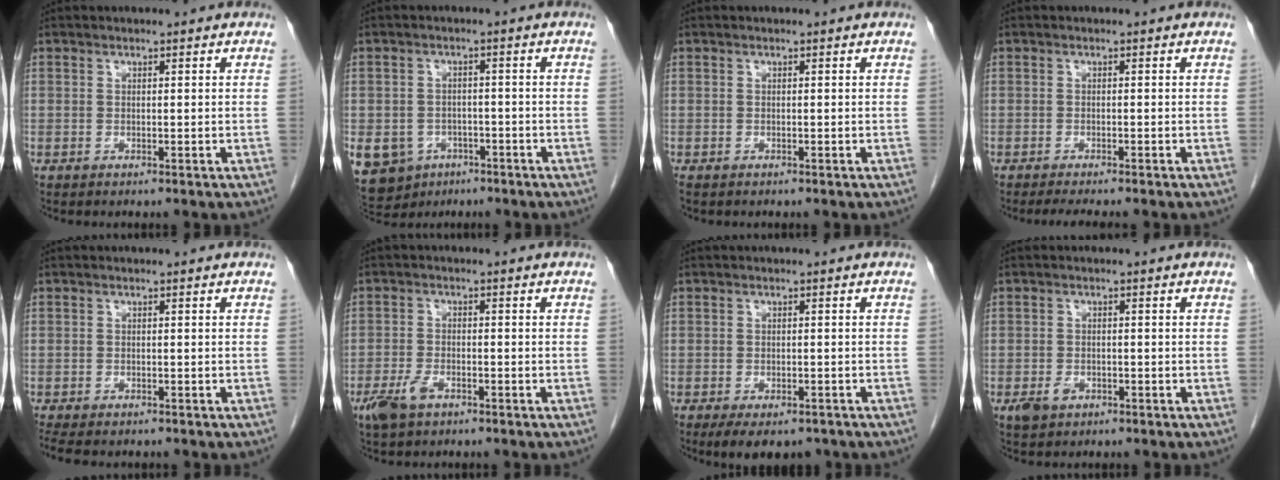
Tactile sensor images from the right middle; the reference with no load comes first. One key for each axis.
{"total": 12.1, "fx": -6.0, "fy": 9.7, "fz": 4.0, "tx": -0.113, "ty": 0.001, "tz": -0.081}
{"total": 0.9, "fx": -0.7, "fy": 0.4, "fz": 0.3, "tx": -0.008, "ty": -0.001, "tz": -0.009}
{"total": 4.0, "fx": -3.4, "fy": 0.3, "fz": 2.0, "tx": -0.027, "ty": -0.007, "tz": -0.048}
{"total": 6.7, "fx": -5.5, "fy": 2.3, "fz": 3.0, "tx": -0.047, "ty": -0.009, "tz": -0.080}
{"total": 4.3, "fx": -2.6, "fy": 1.9, "fz": 2.8, "tx": -0.064, "ty": -0.003, "tz": -0.046}
{"total": 7.1, "fx": -5.2, "fy": 3.2, "fz": 3.6, "tx": -0.044, "ty": -0.003, "tz": -0.073}
{"total": 2.5, "fx": -1.3, "fy": 1.7, "fz": 1.3, "tx": -0.025, "ty": 0.001, "tz": -0.013}